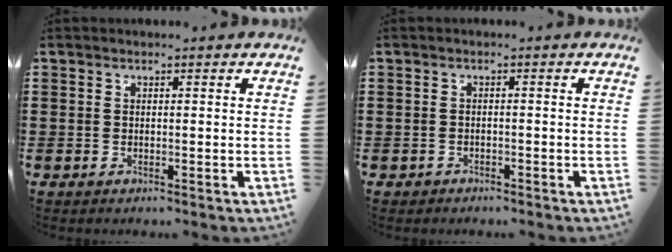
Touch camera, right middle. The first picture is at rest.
{"total": 1.0, "force": [-1.0, 0.3, 0.0], "torque": [-0.002, 0.001, -0.022]}